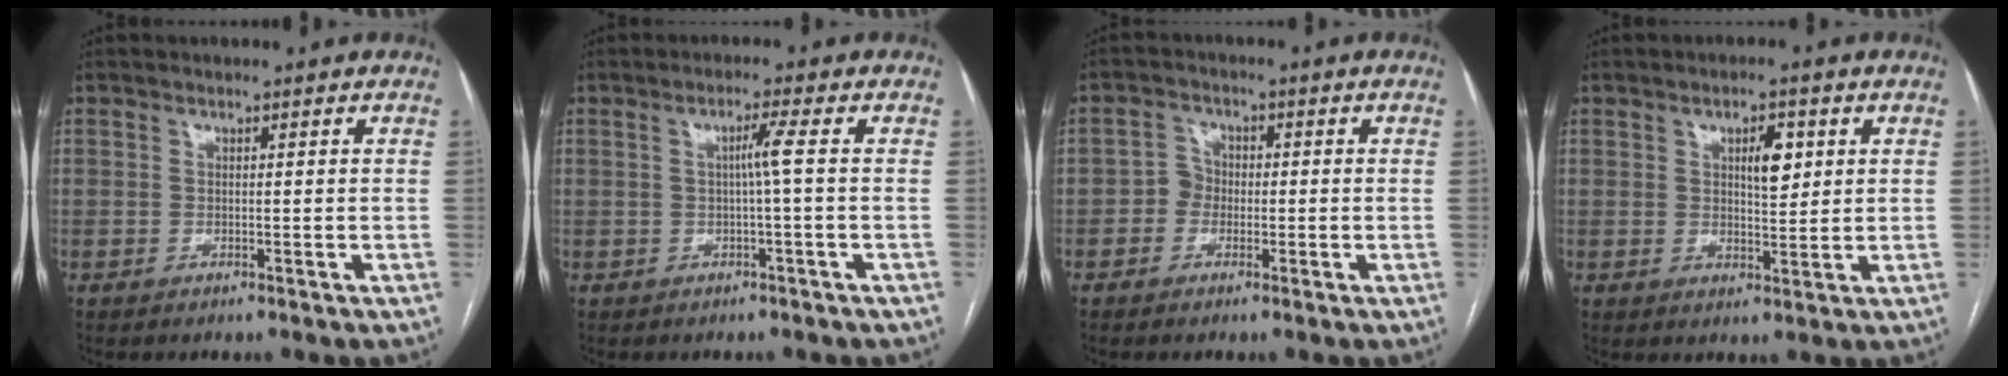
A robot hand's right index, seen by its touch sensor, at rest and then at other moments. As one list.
[{"total": 2.5, "force": [-0.1, -0.9, 2.4], "torque": [-0.043, 0.002, 0.001]}, {"total": 2.7, "force": [-0.7, 2.5, 0.7], "torque": [-0.004, 0.010, -0.018]}, {"total": 4.5, "force": [1.6, 1.6, 3.9], "torque": [-0.064, 0.001, 0.026]}]